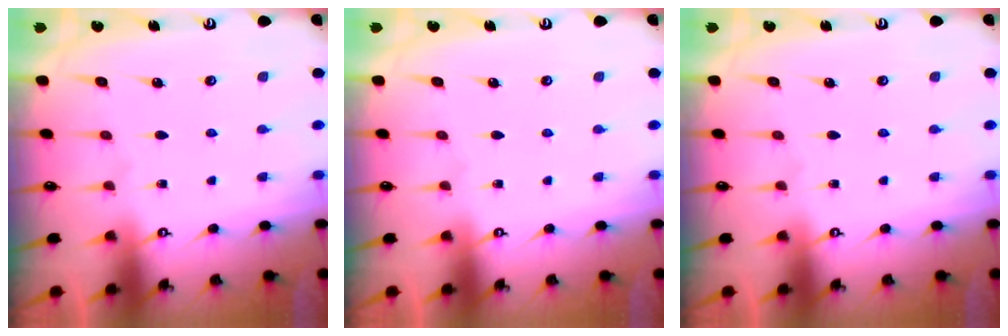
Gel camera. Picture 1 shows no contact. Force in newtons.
{"total": 0.0}
{"total": 0.0}